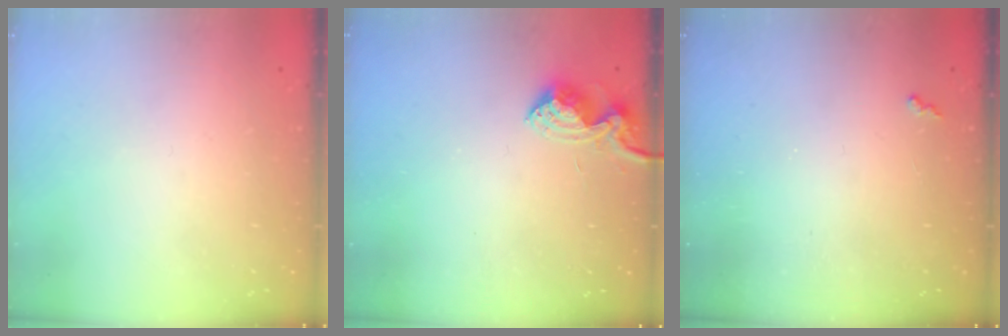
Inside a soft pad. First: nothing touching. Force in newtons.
{"total": 7.1, "press": 7.0, "slide": 0.7}
{"total": 1.9, "press": 1.9, "slide": 0.5}